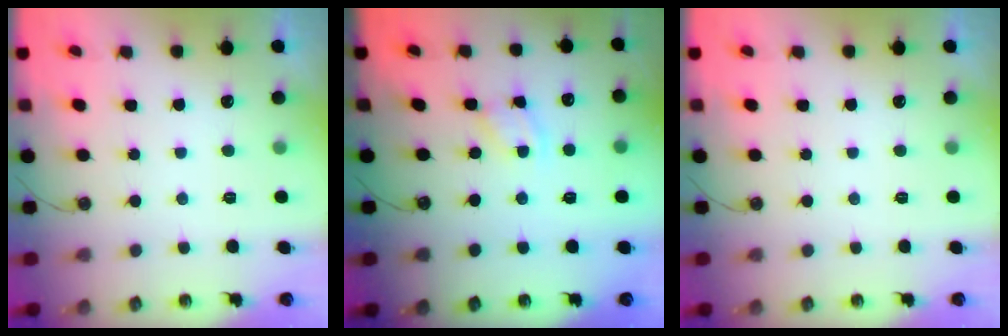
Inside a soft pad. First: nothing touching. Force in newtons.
{"total": 2.3, "press": 2.3, "slide": 0.1}
{"total": 0.0}